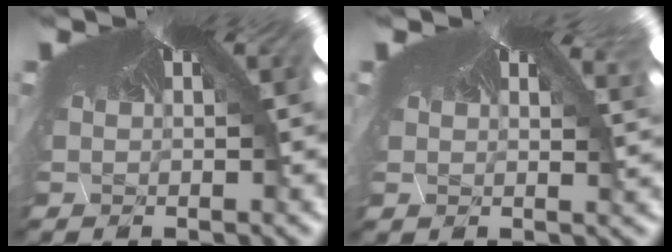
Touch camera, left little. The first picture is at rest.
{"total": 1.5, "force": [1.4, 0.4, -0.1], "torque": [-0.011, 0.009, 0.016]}